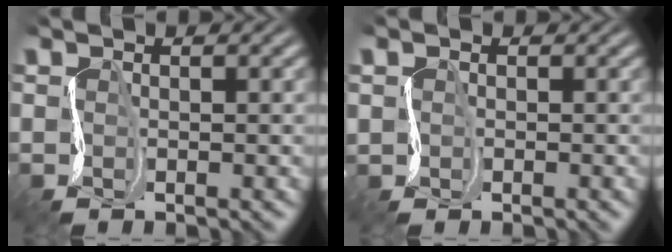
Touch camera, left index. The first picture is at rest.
{"total": 1.6, "force": [-0.8, 0.0, -1.3], "torque": [0.017, -0.001, -0.006]}